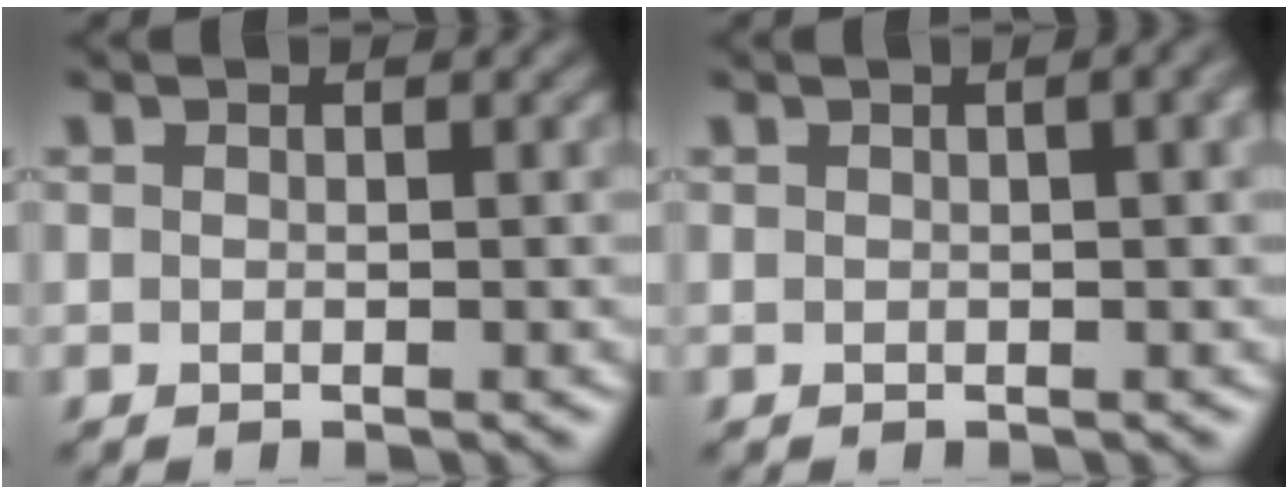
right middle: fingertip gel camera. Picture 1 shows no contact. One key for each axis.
{"total": 4.0, "fx": 1.3, "fy": 1.7, "fz": 3.4, "tx": -0.022, "ty": 0.014, "tz": 0.007}